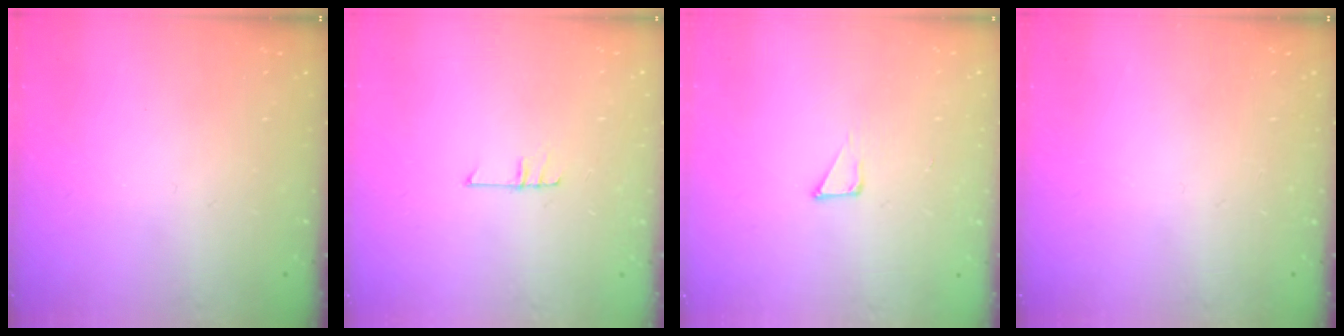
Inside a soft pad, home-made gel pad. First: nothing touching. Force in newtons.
{"total": 5.5, "press": 5.4, "slide": 0.6}
{"total": 5.0, "press": 4.9, "slide": 0.8}
{"total": 0.0}